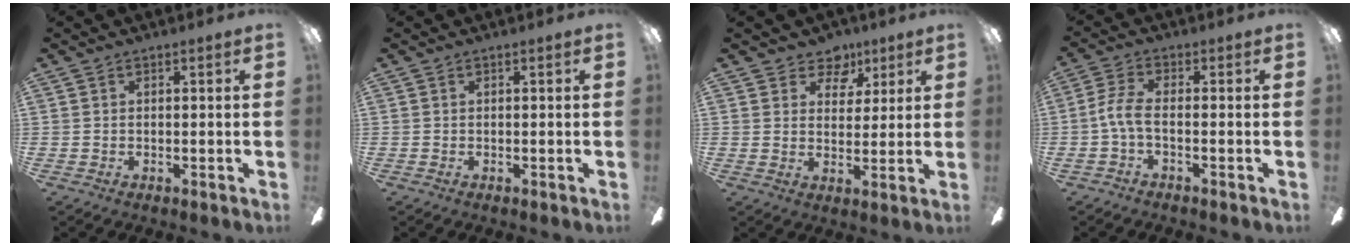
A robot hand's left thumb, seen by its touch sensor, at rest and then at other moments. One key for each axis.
{"total": 0.0}
{"total": 7.0, "fx": 4.5, "fy": 5.0, "fz": 1.8, "tx": -0.016, "ty": -0.026, "tz": 0.079}
{"total": 6.2, "fx": -1.0, "fy": 2.7, "fz": 5.5, "tx": -0.132, "ty": -0.001, "tz": -0.024}